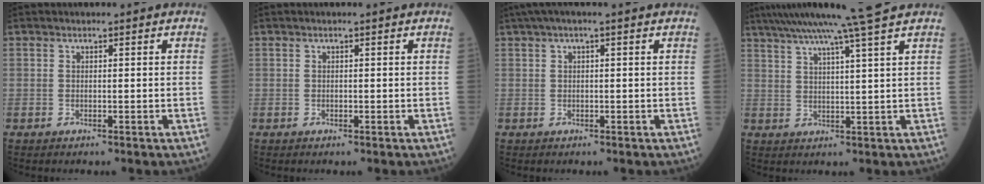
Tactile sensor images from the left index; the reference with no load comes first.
{"total": 0.0}
{"total": 3.7, "force": [2.3, 0.1, 2.8], "torque": [-0.055, 0.035, 0.039]}
{"total": 12.4, "force": [9.9, -2.1, 7.2], "torque": [-0.120, 0.008, 0.141]}